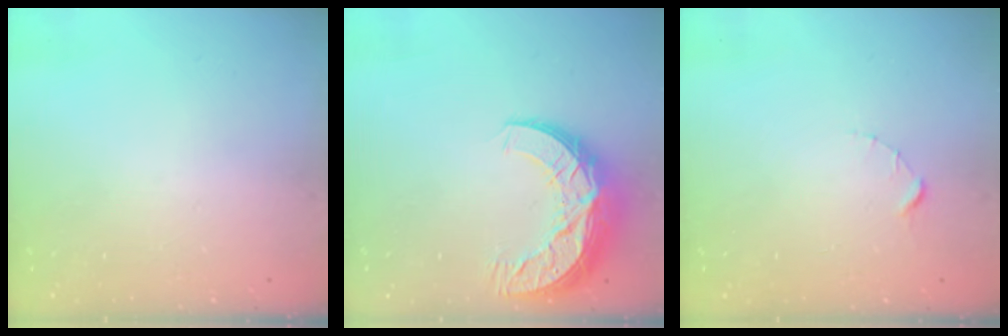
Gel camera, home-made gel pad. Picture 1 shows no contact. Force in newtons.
{"total": 13.5, "press": 13.5, "slide": 0.8}
{"total": 1.5, "press": 1.5, "slide": 0.2}